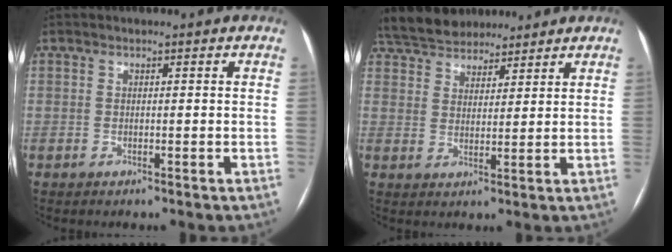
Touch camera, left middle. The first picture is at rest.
{"total": 11.3, "force": [9.9, 4.3, 3.5], "torque": [-0.067, 0.036, 0.168]}